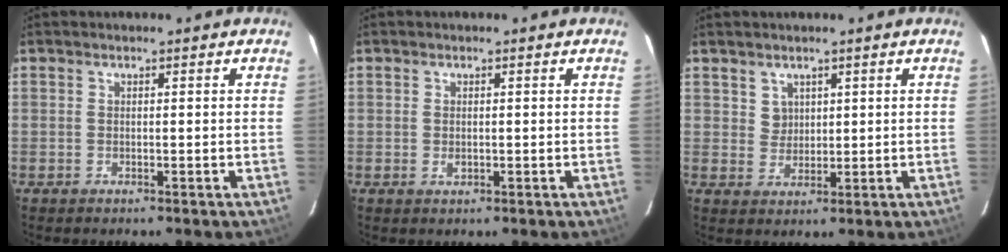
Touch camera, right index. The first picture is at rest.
{"total": 1.2, "force": [-0.1, 0.8, 0.9], "torque": [-0.016, 0.000, -0.001]}
{"total": 2.8, "force": [1.6, 2.3, 0.1], "torque": [0.006, 0.006, 0.032]}